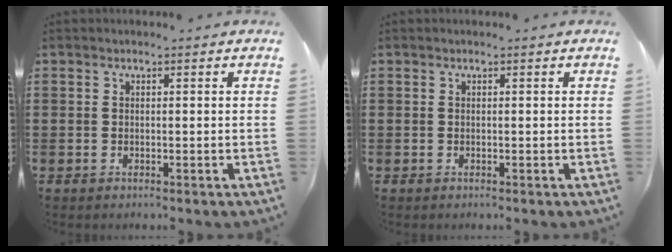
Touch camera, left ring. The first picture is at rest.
{"total": 0.0}